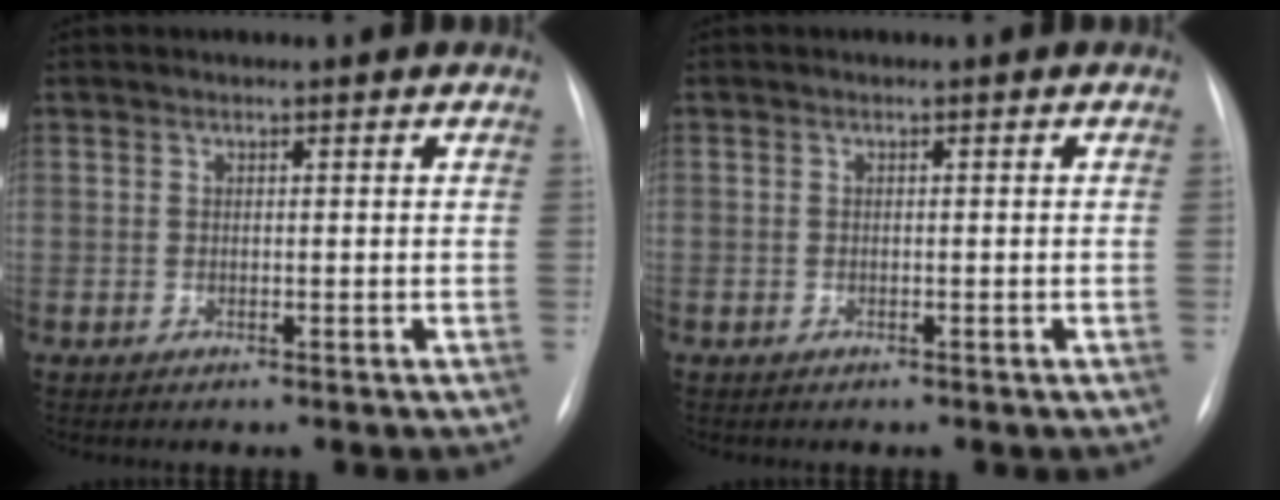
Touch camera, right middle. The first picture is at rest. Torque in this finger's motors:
{"motor_torque": [1.06, -1.08, 0.23, -0.21]}